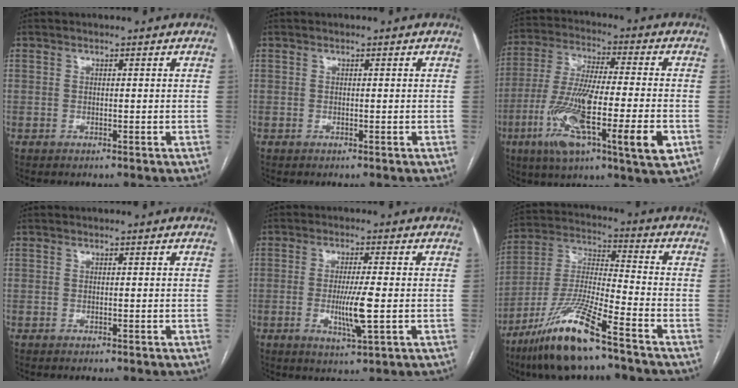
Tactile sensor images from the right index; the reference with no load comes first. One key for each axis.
{"total": 0.0}
{"total": 19.6, "fx": -6.6, "fy": 2.4, "fz": 18.3, "tx": -0.322, "ty": -0.026, "tz": -0.111}
{"total": 0.0}
{"total": 6.5, "fx": -1.0, "fy": 0.1, "fz": 6.4, "tx": -0.124, "ty": -0.016, "tz": -0.019}
{"total": 15.1, "fx": -9.9, "fy": 0.8, "fz": 11.3, "tx": -0.237, "ty": -0.028, "tz": -0.188}